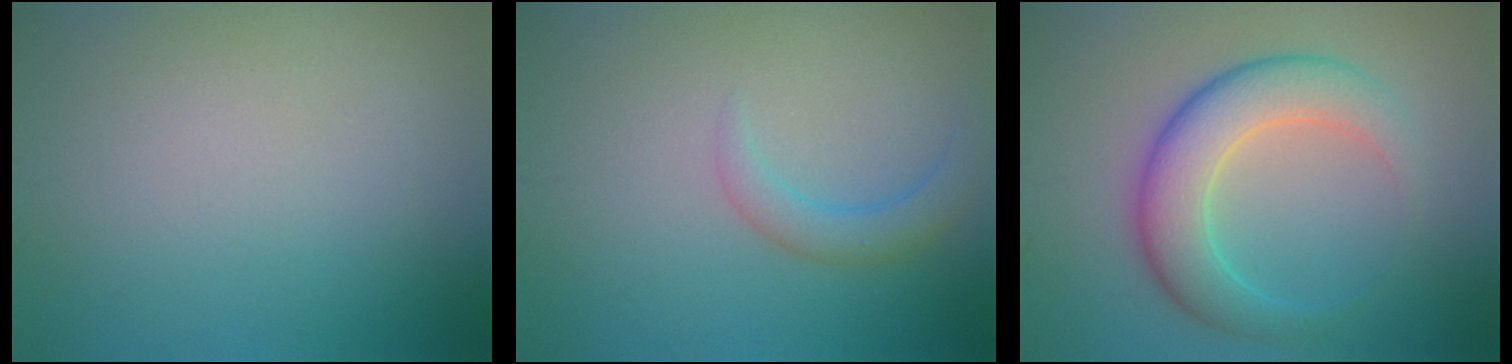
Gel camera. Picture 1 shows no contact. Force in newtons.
{"total": 2.3, "press": 2.3, "slide": 0.2}
{"total": 6.0, "press": 6.0, "slide": 0.2}